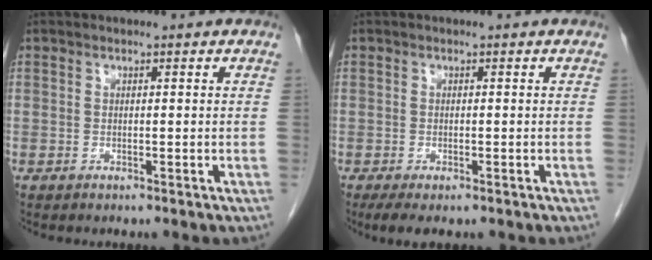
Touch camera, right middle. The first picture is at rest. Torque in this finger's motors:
{"motor_torque": [0.91, -0.61, 0.15, 0.06]}